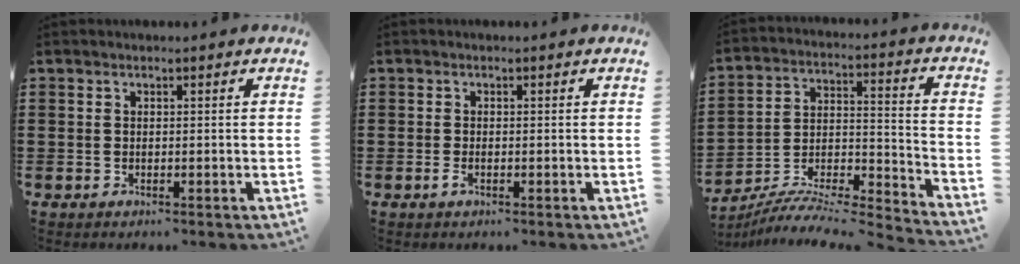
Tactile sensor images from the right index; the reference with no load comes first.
{"total": 1.0, "force": [-0.5, 0.2, 0.8], "torque": [-0.026, -0.009, -0.010]}
{"total": 6.4, "force": [-6.1, 0.2, 1.9], "torque": [-0.037, -0.014, -0.127]}